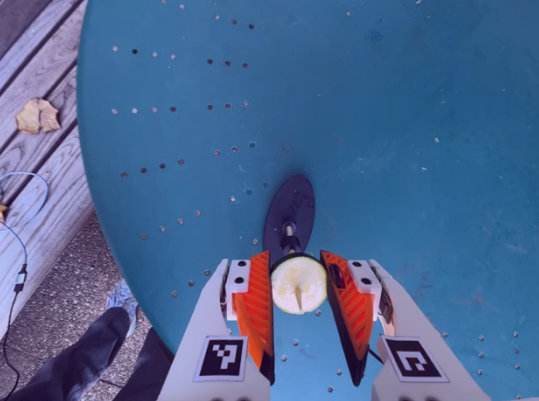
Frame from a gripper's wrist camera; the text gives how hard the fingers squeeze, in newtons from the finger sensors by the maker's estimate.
{"total": 12.7, "left": 12.7, "right": 12.6}